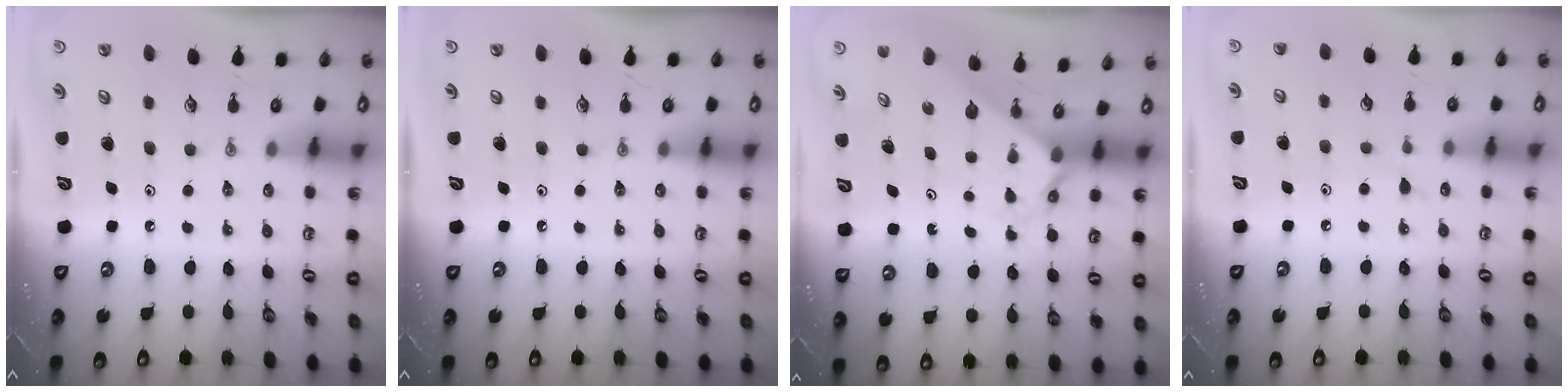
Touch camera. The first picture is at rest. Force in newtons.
{"total": 0.0}
{"total": 2.1, "press": 2.1, "slide": 0.2}
{"total": 5.4, "press": 5.3, "slide": 0.6}